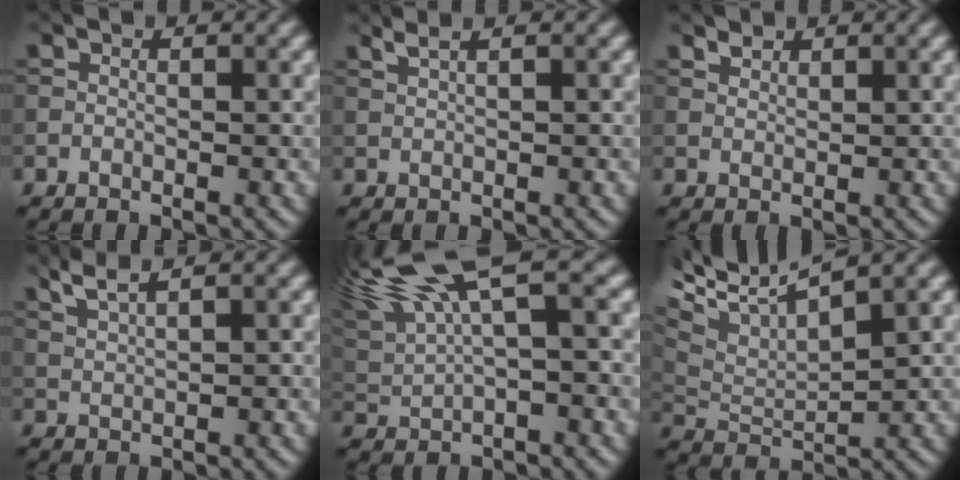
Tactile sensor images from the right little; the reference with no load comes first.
{"total": 2.0, "force": [1.4, 0.6, 1.3], "torque": [-0.020, 0.004, 0.014]}
{"total": 1.0, "force": [0.9, 0.4, 0.2], "torque": [-0.006, -0.003, 0.019]}
{"total": 2.8, "force": [2.0, 0.5, 1.9], "torque": [-0.037, 0.008, 0.042]}
{"total": 8.3, "force": [4.5, 2.1, 6.7], "torque": [-0.138, 0.026, 0.078]}
{"total": 8.0, "force": [4.7, 2.7, 5.9], "torque": [-0.130, 0.018, 0.084]}